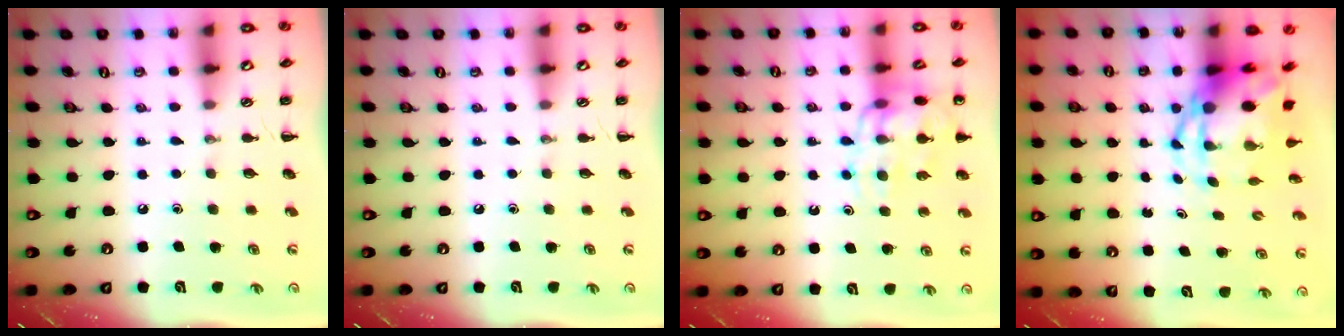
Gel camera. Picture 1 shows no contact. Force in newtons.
{"total": 0.0}
{"total": 14.3, "press": 14.1, "slide": 2.4}
{"total": 7.3, "press": 7.1, "slide": 1.8}